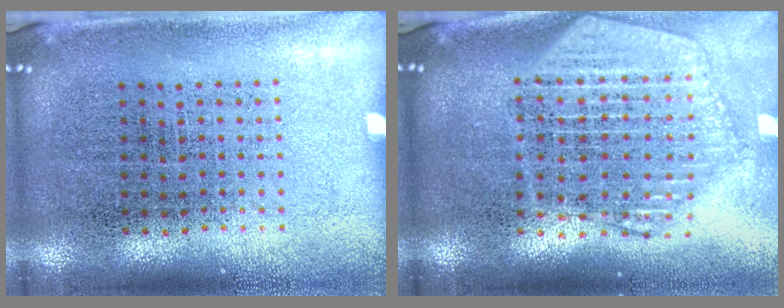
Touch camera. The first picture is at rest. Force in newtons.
{"total": 2.4, "press": 2.0, "slide": 1.2}